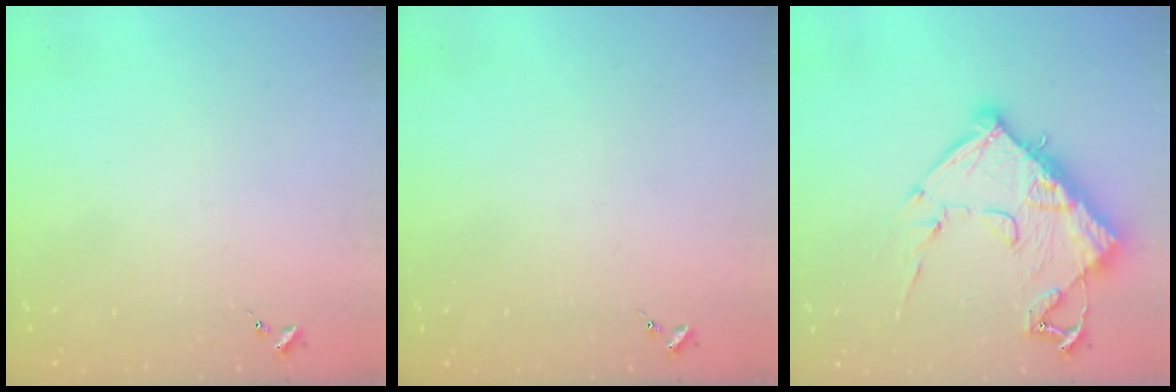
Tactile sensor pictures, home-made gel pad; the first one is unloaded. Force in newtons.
{"total": 0.0}
{"total": 16.4, "press": 16.4, "slide": 1.4}